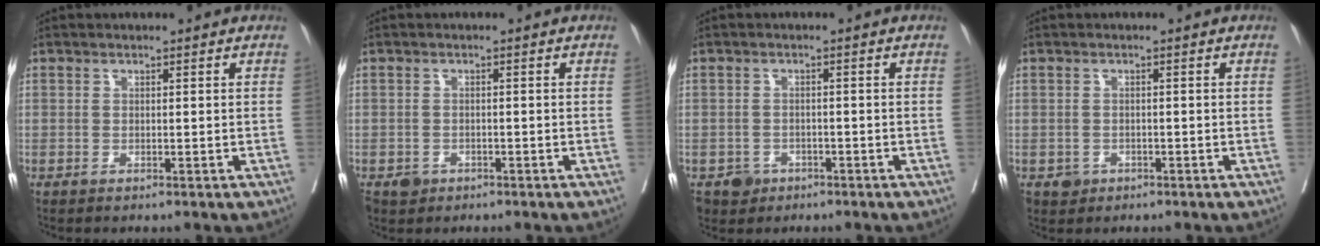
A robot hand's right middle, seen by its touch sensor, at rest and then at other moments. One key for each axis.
{"total": 2.0, "fx": -1.1, "fy": 1.6, "fz": 0.3, "tx": -0.003, "ty": 0.005, "tz": -0.014}
{"total": 3.1, "fx": -1.7, "fy": 2.5, "fz": 0.3, "tx": -0.002, "ty": 0.008, "tz": -0.024}
{"total": 1.9, "fx": -0.9, "fy": 1.6, "fz": 0.2, "tx": 0.002, "ty": 0.007, "tz": -0.011}